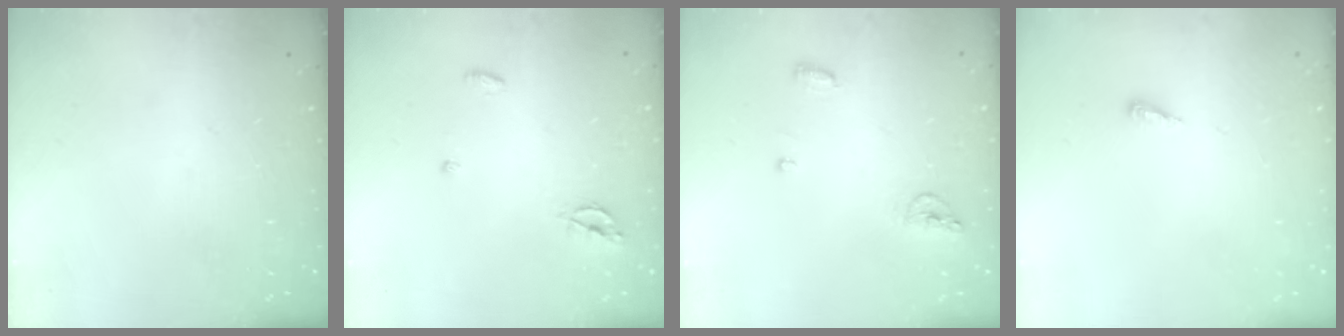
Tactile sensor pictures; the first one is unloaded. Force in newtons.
{"total": 4.2, "press": 4.2, "slide": 0.3}
{"total": 6.5, "press": 6.5, "slide": 0.5}
{"total": 2.8, "press": 2.8, "slide": 0.2}